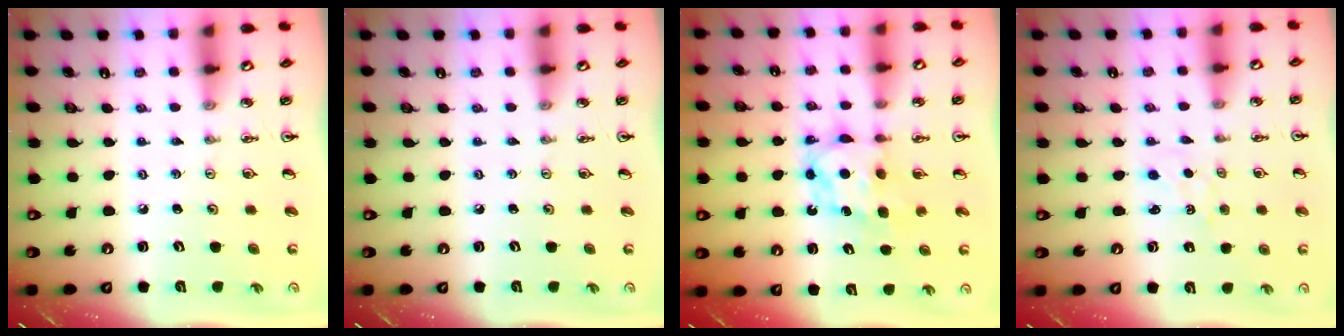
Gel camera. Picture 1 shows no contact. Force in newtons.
{"total": 0.0}
{"total": 6.9, "press": 6.9, "slide": 0.3}
{"total": 1.6, "press": 1.5, "slide": 0.3}